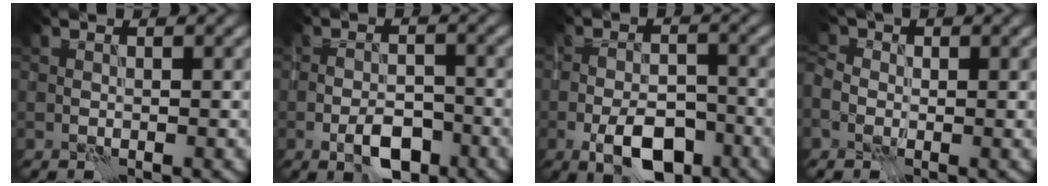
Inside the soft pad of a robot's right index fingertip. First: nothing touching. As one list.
[{"total": 4.2, "force": [-2.3, 1.9, 2.9], "torque": [-0.043, 0.000, -0.038]}, {"total": 6.5, "force": [-3.4, 3.0, 4.6], "torque": [-0.073, -0.002, -0.060]}, {"total": 1.8, "force": [-0.2, 1.6, 0.9], "torque": [-0.015, 0.004, -0.009]}]